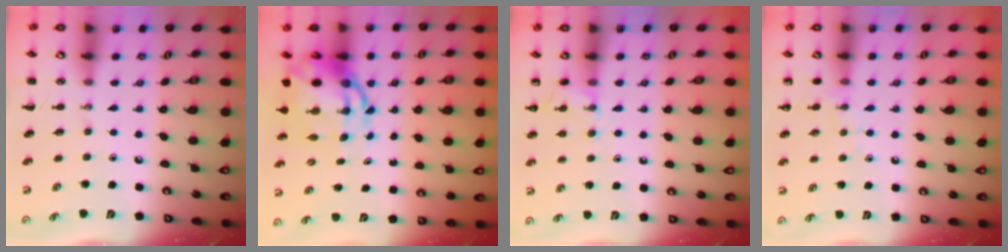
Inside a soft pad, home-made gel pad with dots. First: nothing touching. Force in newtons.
{"total": 9.1, "press": 8.7, "slide": 2.7}
{"total": 7.4, "press": 7.0, "slide": 2.3}
{"total": 5.8, "press": 5.3, "slide": 2.2}